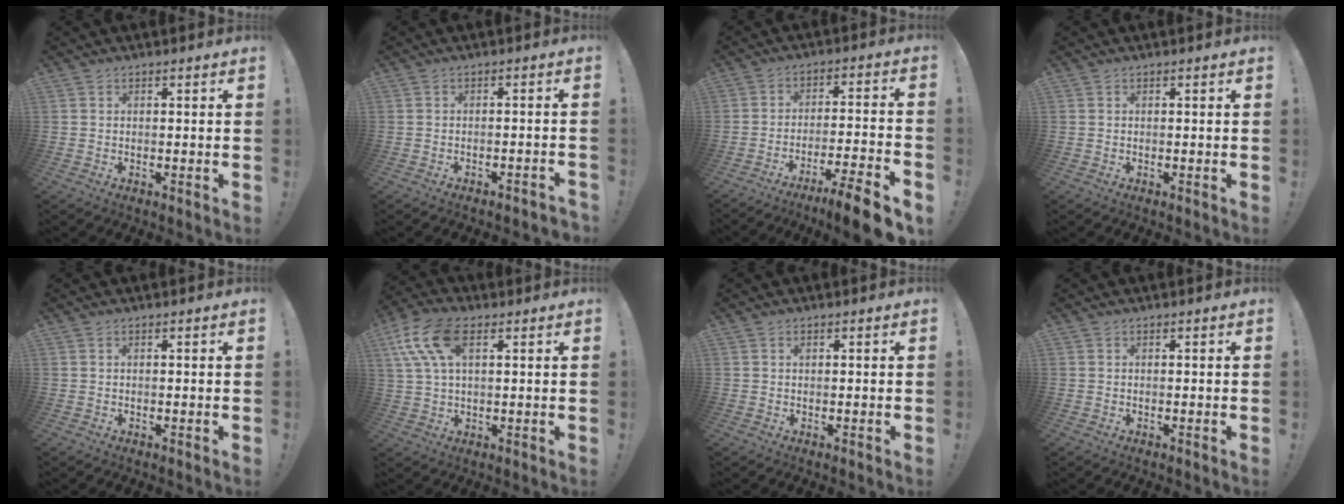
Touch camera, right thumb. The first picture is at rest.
{"total": 2.0, "force": [-1.6, 0.1, 1.2], "torque": [-0.018, 0.001, -0.027]}
{"total": 10.4, "force": [-7.7, 0.2, 7.0], "torque": [-0.097, 0.037, -0.130]}
{"total": 0.0}
{"total": 0.0}
{"total": 13.1, "force": [5.1, 7.0, 9.8], "torque": [-0.198, -0.003, 0.098]}
{"total": 0.0}
{"total": 0.0}